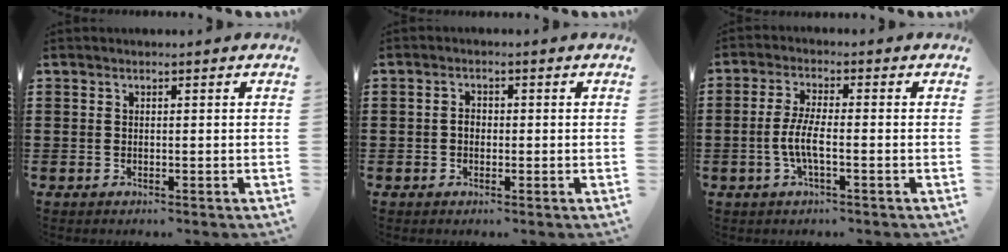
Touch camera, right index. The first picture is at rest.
{"total": 1.7, "force": [-0.4, 1.2, 1.1], "torque": [-0.023, 0.004, -0.008]}
{"total": 4.8, "force": [-1.5, 1.0, 4.5], "torque": [-0.105, -0.006, -0.037]}